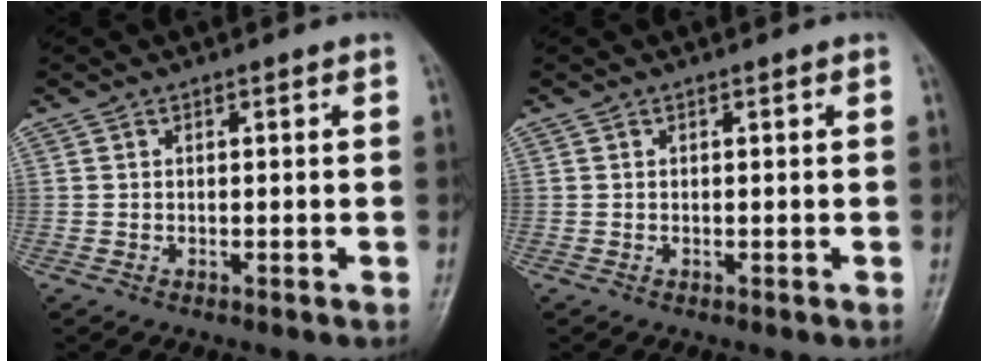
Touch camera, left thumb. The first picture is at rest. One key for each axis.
{"total": 0.0}